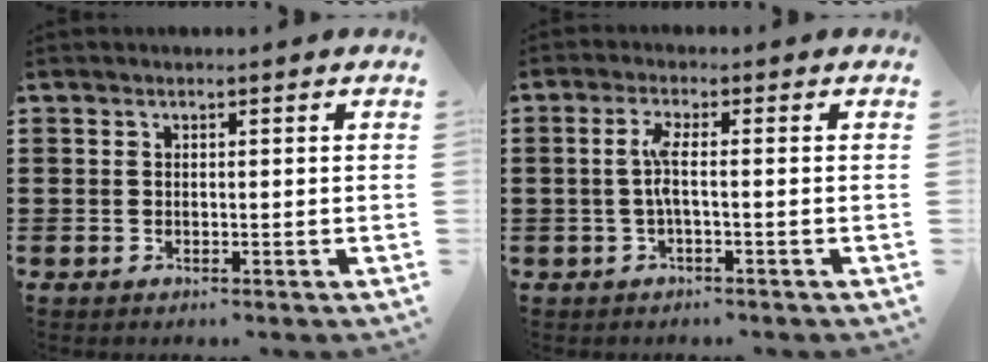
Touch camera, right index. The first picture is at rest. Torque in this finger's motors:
{"motor_torque": [0.87, -0.43, 0.22, 0.11]}